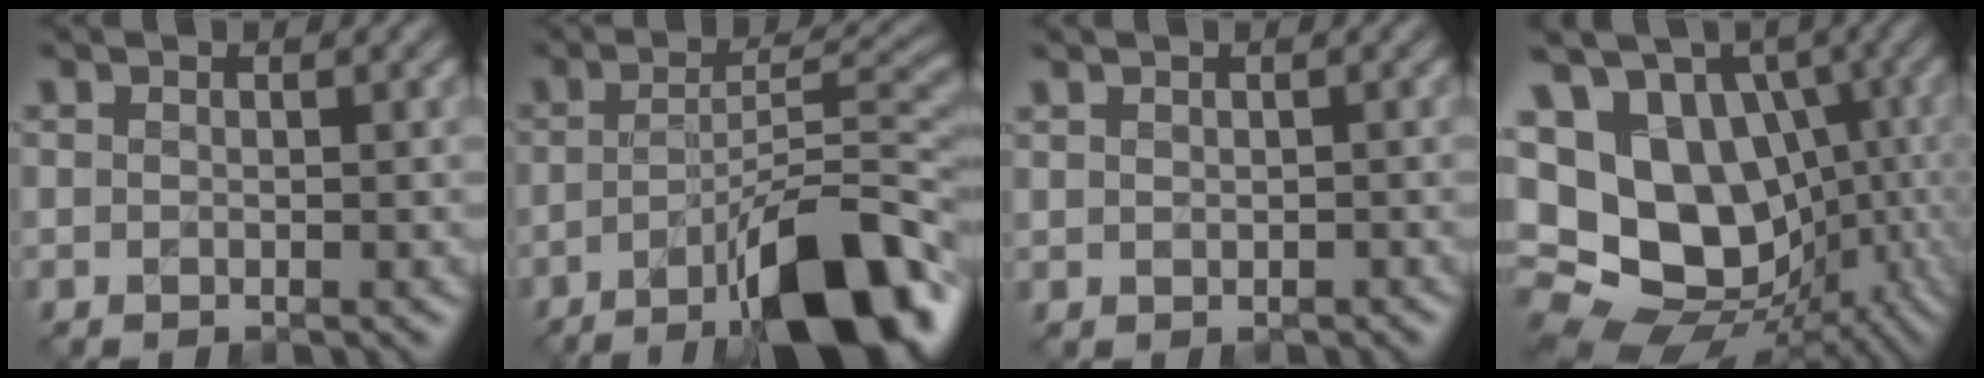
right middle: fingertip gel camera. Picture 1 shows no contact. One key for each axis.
{"total": 12.1, "fx": -6.5, "fy": 3.1, "fz": 9.8, "tx": -0.150, "ty": 0.007, "tz": -0.102}
{"total": 0.0}
{"total": 17.7, "fx": 0.1, "fy": 14.4, "fz": 10.2, "tx": -0.193, "ty": 0.011, "tz": 0.013}